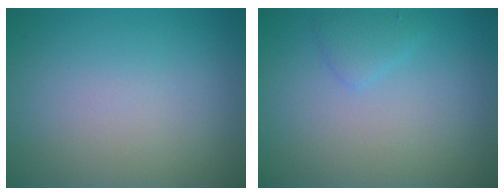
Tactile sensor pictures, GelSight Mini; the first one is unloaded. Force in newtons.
{"total": 1.3, "press": 1.3, "slide": 0.1}